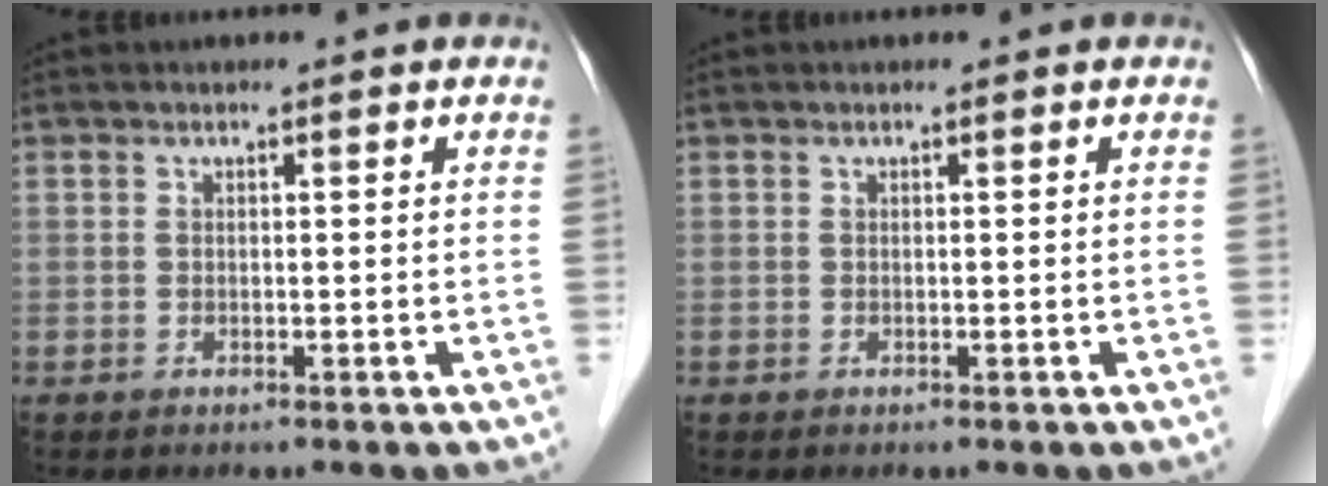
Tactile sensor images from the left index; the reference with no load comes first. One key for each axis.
{"total": 0.0}